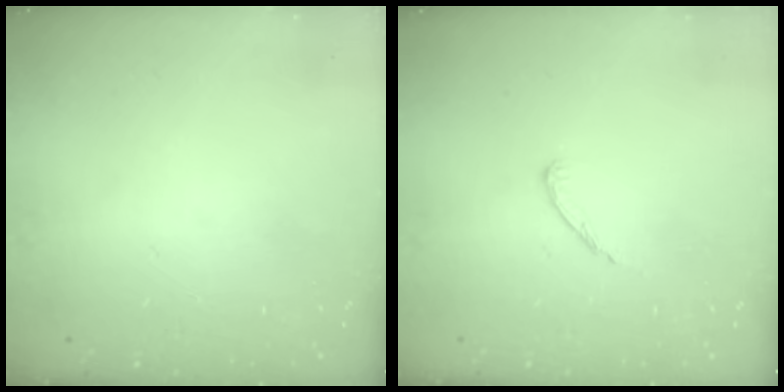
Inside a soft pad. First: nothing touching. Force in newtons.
{"total": 3.6, "press": 3.6, "slide": 0.3}